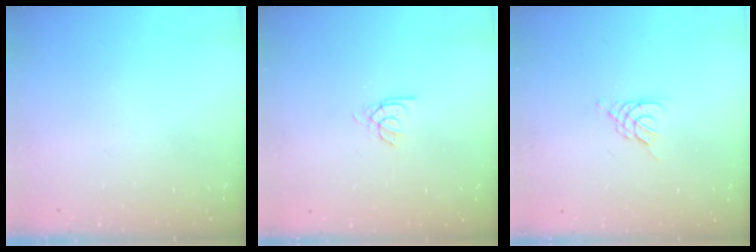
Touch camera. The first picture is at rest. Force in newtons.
{"total": 2.2, "press": 2.2, "slide": 0.2}
{"total": 4.1, "press": 4.1, "slide": 0.6}